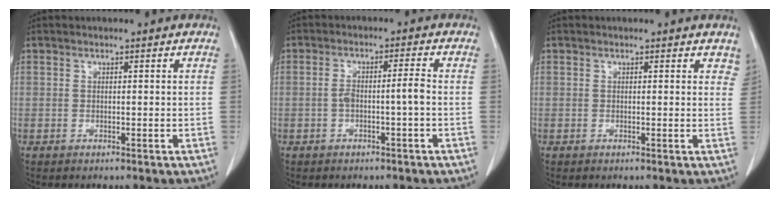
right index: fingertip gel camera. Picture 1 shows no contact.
{"total": 3.4, "force": [-0.8, 0.2, 3.3], "torque": [-0.058, 0.017, -0.007]}
{"total": 2.3, "force": [1.9, 1.0, 0.8], "torque": [0.004, -0.002, 0.005]}